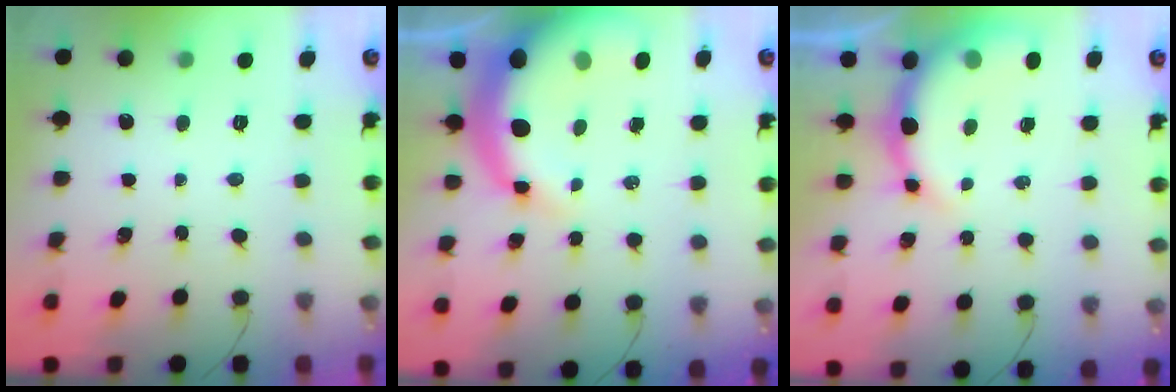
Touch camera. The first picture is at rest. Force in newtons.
{"total": 10.1, "press": 9.8, "slide": 2.6}
{"total": 8.9, "press": 8.7, "slide": 1.8}